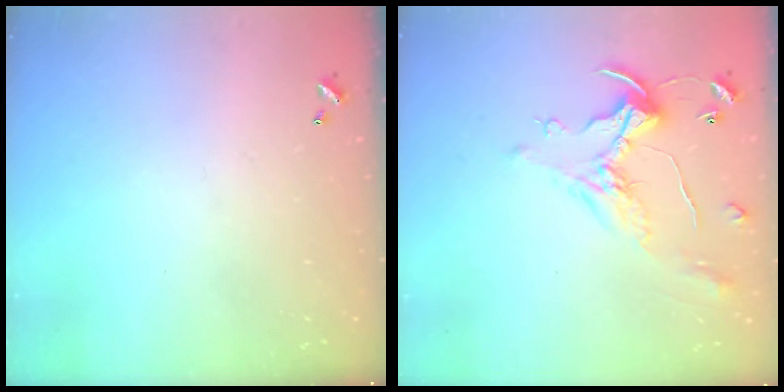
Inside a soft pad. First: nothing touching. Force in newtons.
{"total": 1.1, "press": 0.8, "slide": 0.9}